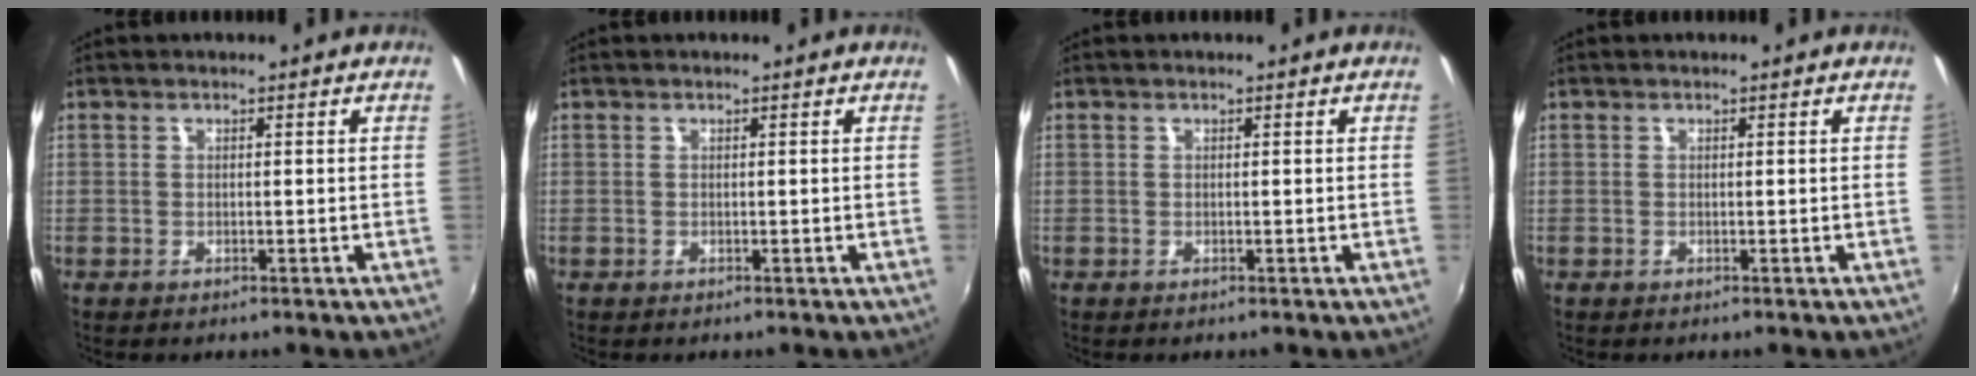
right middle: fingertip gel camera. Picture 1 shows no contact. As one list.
[{"total": 0.0}, {"total": 0.0}, {"total": 0.0}]